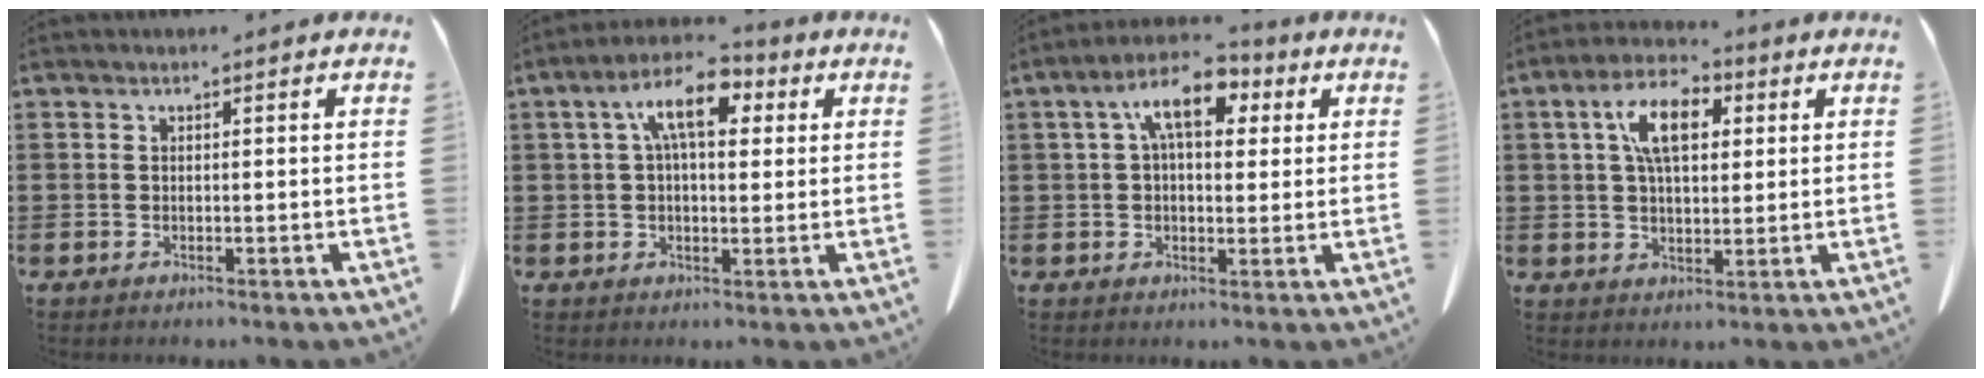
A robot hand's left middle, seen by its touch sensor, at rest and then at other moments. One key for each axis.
{"total": 9.0, "fx": 3.4, "fy": 4.1, "fz": 7.3, "tx": -0.128, "ty": 0.006, "tz": 0.053}
{"total": 9.0, "fx": 3.7, "fy": 4.6, "fz": 6.8, "tx": -0.123, "ty": 0.007, "tz": 0.058}
{"total": 8.5, "fx": 2.8, "fy": 4.3, "fz": 6.7, "tx": -0.127, "ty": 0.012, "tz": 0.045}